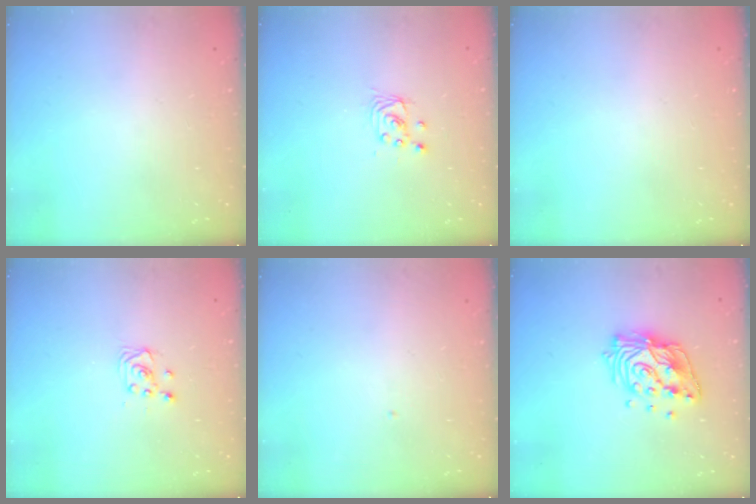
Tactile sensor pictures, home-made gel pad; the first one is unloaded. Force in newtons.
{"total": 2.9, "press": 2.9, "slide": 0.2}
{"total": 0.0}
{"total": 2.9, "press": 2.9, "slide": 0.4}
{"total": 0.0}
{"total": 15.9, "press": 15.8, "slide": 1.8}